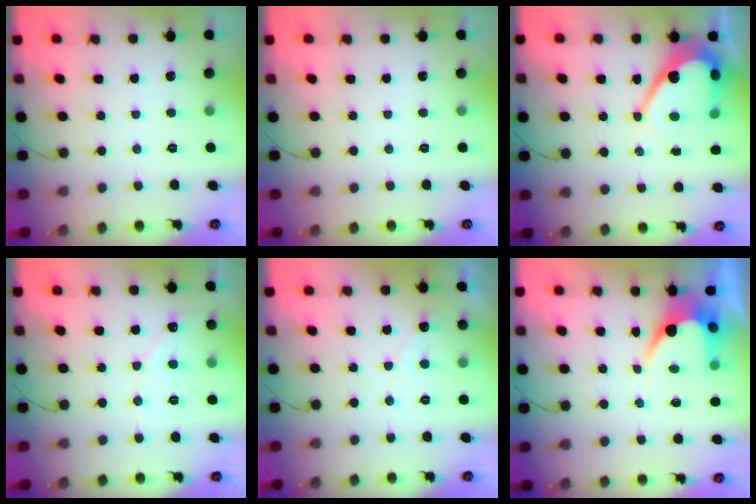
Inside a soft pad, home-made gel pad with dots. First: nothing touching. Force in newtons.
{"total": 0.0}
{"total": 11.7, "press": 11.7, "slide": 1.2}
{"total": 2.3, "press": 2.3, "slide": 0.1}
{"total": 3.8, "press": 3.8, "slide": 0.2}
{"total": 6.4, "press": 6.4, "slide": 0.4}